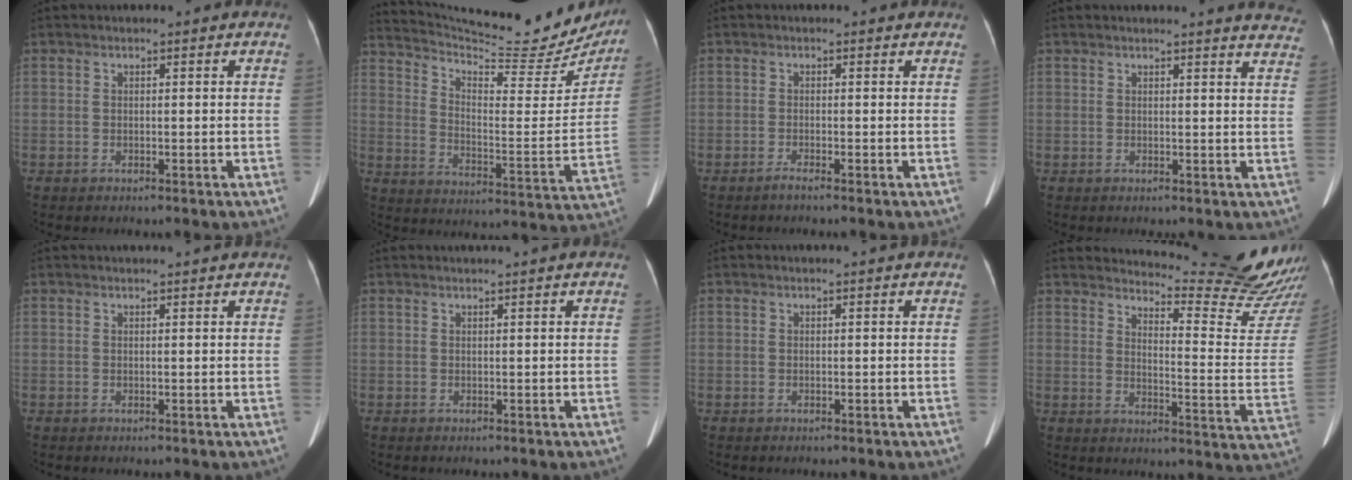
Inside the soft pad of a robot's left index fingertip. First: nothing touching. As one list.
[{"total": 25.1, "force": [23.2, 4.2, 8.5], "torque": [-0.145, -0.080, 0.305]}, {"total": 0.9, "force": [-0.6, 0.0, 0.7], "torque": [-0.016, -0.004, -0.014]}, {"total": 11.9, "force": [11.5, 1.2, 2.9], "torque": [-0.009, -0.062, 0.095]}, {"total": 4.8, "force": [4.5, 0.1, 1.6], "torque": [-0.018, 0.005, 0.044]}, {"total": 2.9, "force": [2.6, -0.5, 1.1], "torque": [-0.011, 0.004, 0.031]}, {"total": 1.6, "force": [1.5, 0.1, 0.6], "torque": [-0.004, 0.001, 0.014]}, {"total": 20.9, "force": [20.0, 0.3, 5.9], "torque": [-0.086, -0.158, 0.226]}]